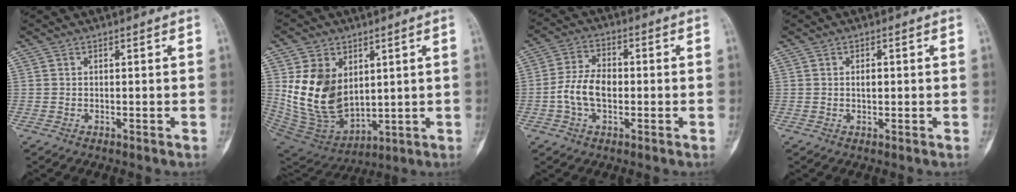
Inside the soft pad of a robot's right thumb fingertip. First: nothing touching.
{"total": 16.4, "force": [3.3, 11.5, 11.2], "torque": [-0.179, -0.028, 0.091]}
{"total": 8.0, "force": [-1.2, 5.0, 6.1], "torque": [-0.120, 0.021, -0.028]}
{"total": 1.7, "force": [0.1, 1.0, 1.4], "torque": [-0.022, 0.001, 0.002]}